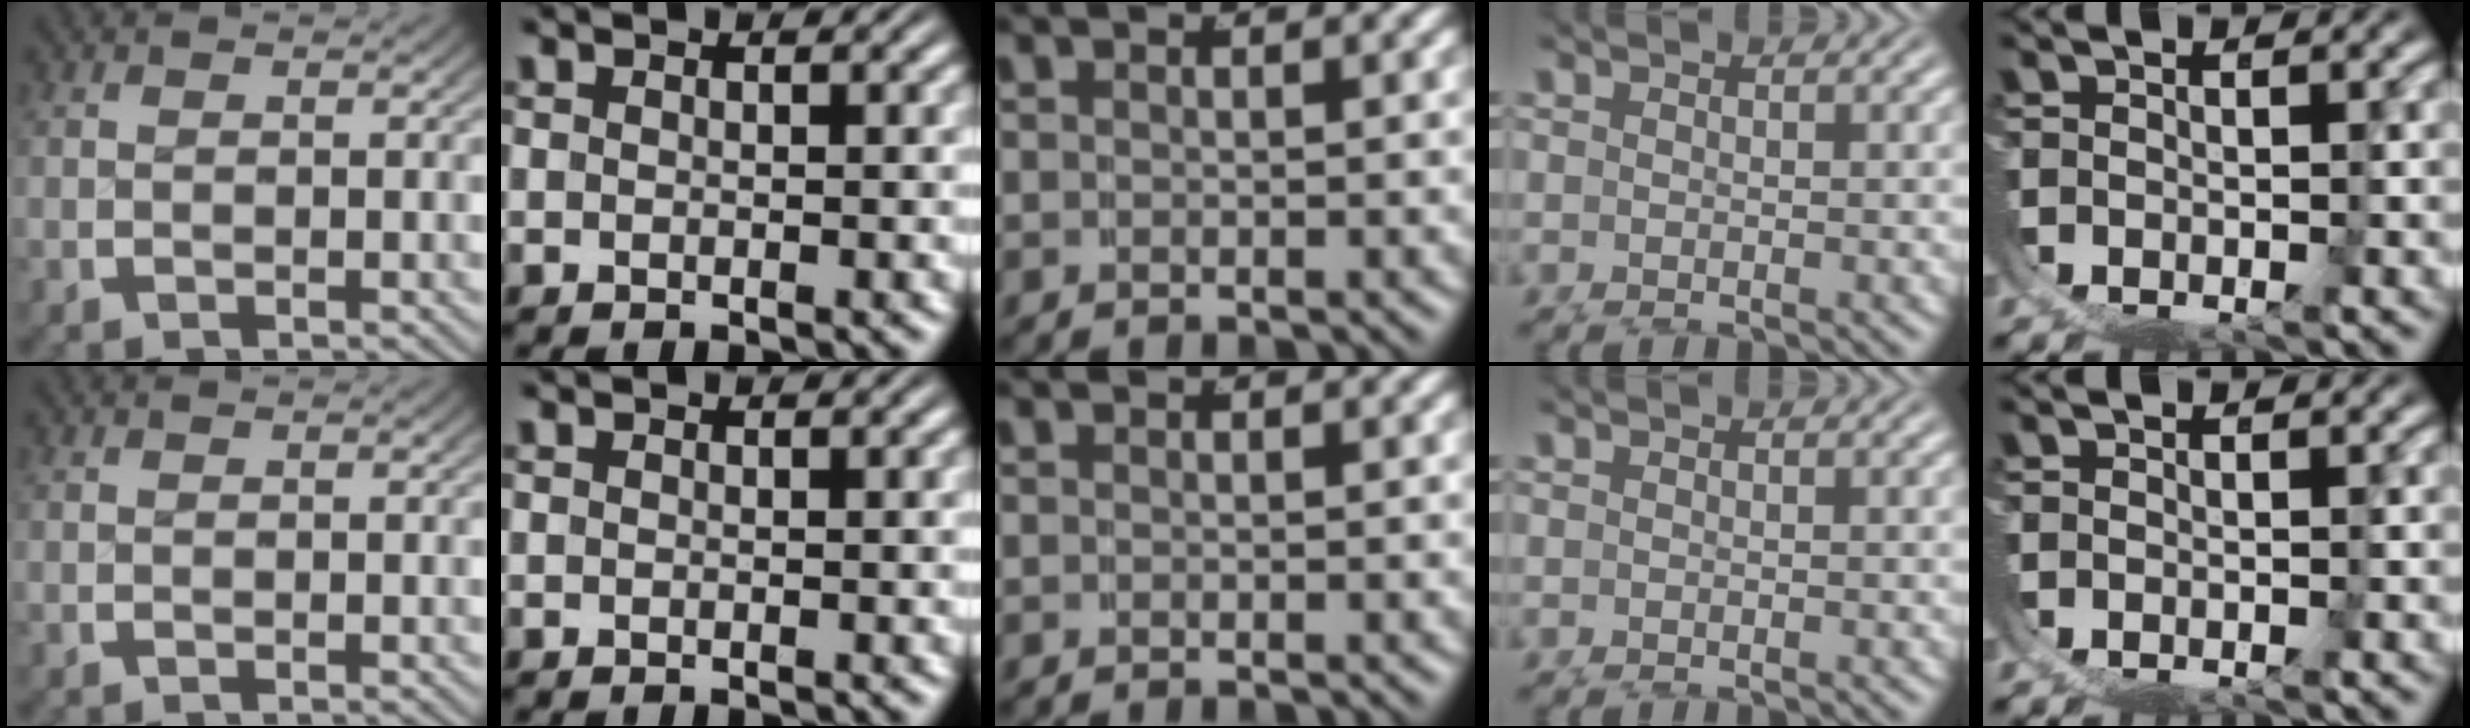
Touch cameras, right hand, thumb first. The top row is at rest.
{}